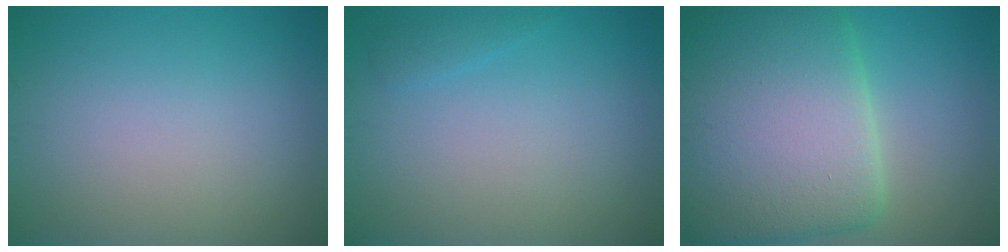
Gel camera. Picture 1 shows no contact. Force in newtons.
{"total": 0.9, "press": 0.9, "slide": 0.1}
{"total": 14.6, "press": 14.6, "slide": 0.3}